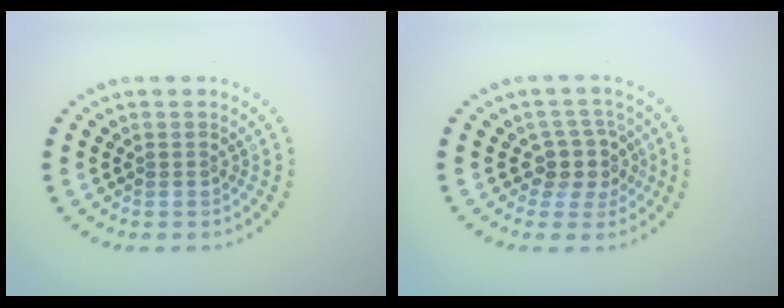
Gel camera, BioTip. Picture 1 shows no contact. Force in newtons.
{"total": 2.8, "press": 2.2, "slide": 1.7}